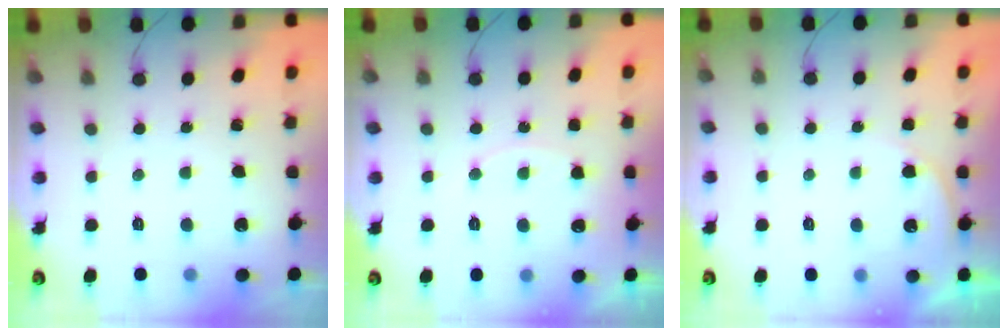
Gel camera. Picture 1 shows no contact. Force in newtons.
{"total": 5.6, "press": 5.6, "slide": 0.6}
{"total": 3.9, "press": 3.8, "slide": 0.5}